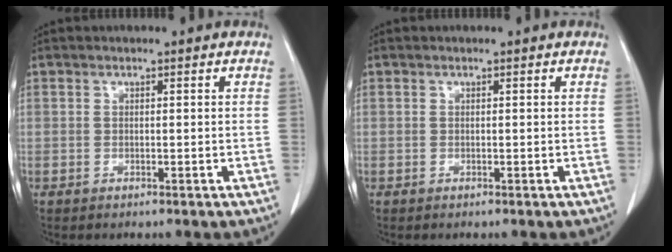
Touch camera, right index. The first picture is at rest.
{"total": 0.0}